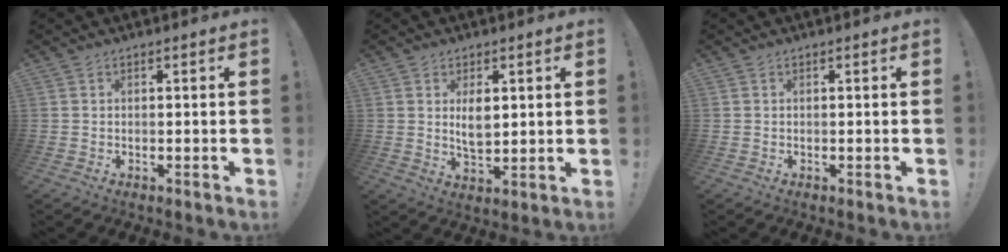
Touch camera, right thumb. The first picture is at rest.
{"total": 5.6, "force": [1.8, 2.9, 4.4], "torque": [-0.068, -0.012, 0.027]}
{"total": 0.0}